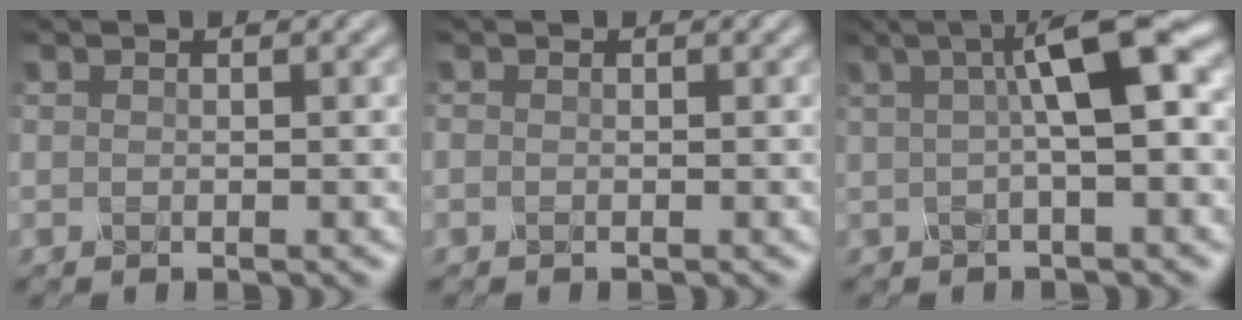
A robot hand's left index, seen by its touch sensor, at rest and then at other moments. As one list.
[{"total": 0.0}, {"total": 6.8, "force": [1.4, 1.4, 6.5], "torque": [-0.085, 0.017, 0.013]}]